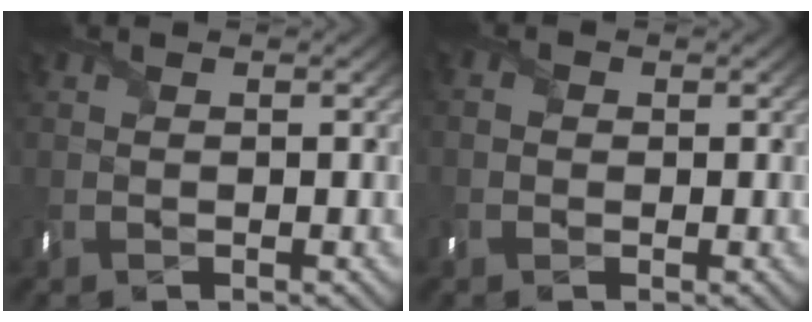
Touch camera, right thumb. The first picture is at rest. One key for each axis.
{"total": 1.3, "fx": -0.2, "fy": 1.1, "fz": 0.5, "tx": -0.013, "ty": -0.001, "tz": -0.007}